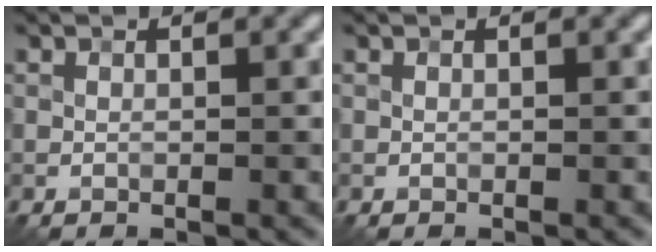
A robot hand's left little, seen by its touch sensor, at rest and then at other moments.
{"total": 0.0}